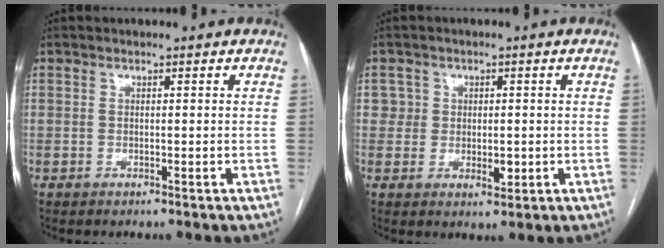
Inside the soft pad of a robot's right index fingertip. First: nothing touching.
{"total": 3.6, "force": [0.2, 3.4, 1.3], "torque": [-0.004, 0.002, 0.005]}